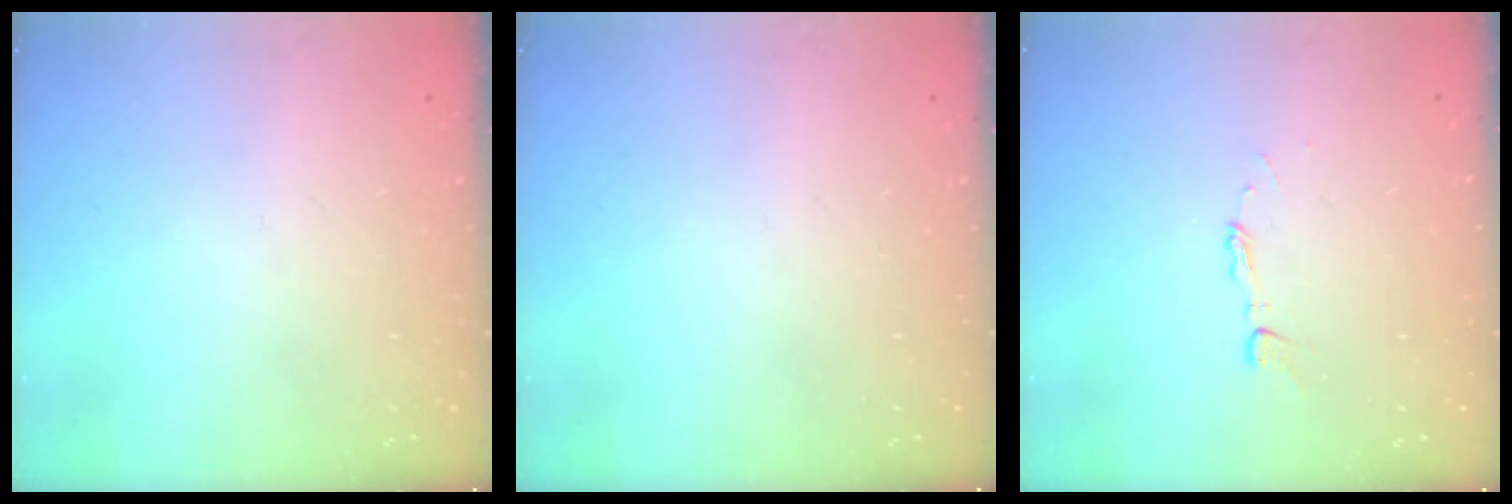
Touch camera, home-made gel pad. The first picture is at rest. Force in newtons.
{"total": 0.0}
{"total": 2.7, "press": 2.7, "slide": 0.2}